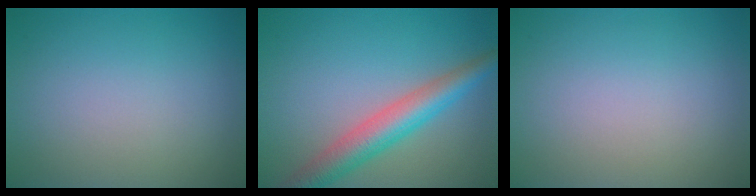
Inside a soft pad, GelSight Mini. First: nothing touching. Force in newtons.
{"total": 5.3, "press": 5.3, "slide": 0.2}
{"total": 0.0}